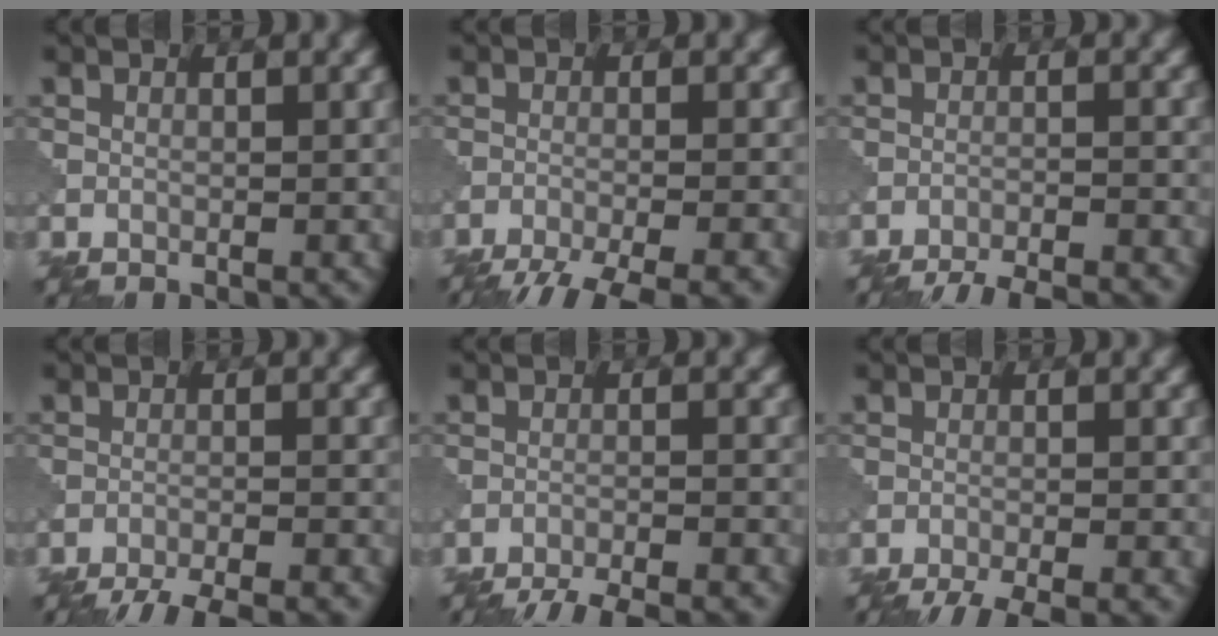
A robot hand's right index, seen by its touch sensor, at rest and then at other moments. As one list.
[{"total": 7.9, "force": [-6.6, 1.4, 4.1], "torque": [-0.062, -0.022, -0.102]}, {"total": 9.3, "force": [-8.8, 1.7, 2.5], "torque": [-0.028, 0.000, -0.122]}, {"total": 8.4, "force": [-7.7, 1.4, 2.9], "torque": [-0.038, -0.006, -0.113]}, {"total": 9.5, "force": [-8.9, 1.7, 2.8], "torque": [-0.034, -0.004, -0.126]}, {"total": 5.6, "force": [-4.9, 0.8, 2.7], "torque": [-0.041, -0.014, -0.079]}]